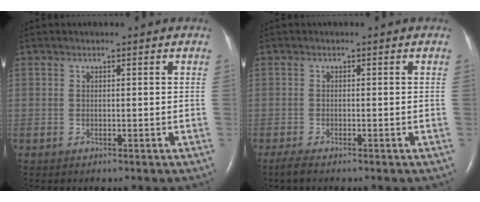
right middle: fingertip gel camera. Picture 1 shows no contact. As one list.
[{"total": 1.7, "force": [-1.3, 0.2, 1.0], "torque": [-0.031, -0.007, -0.025]}]